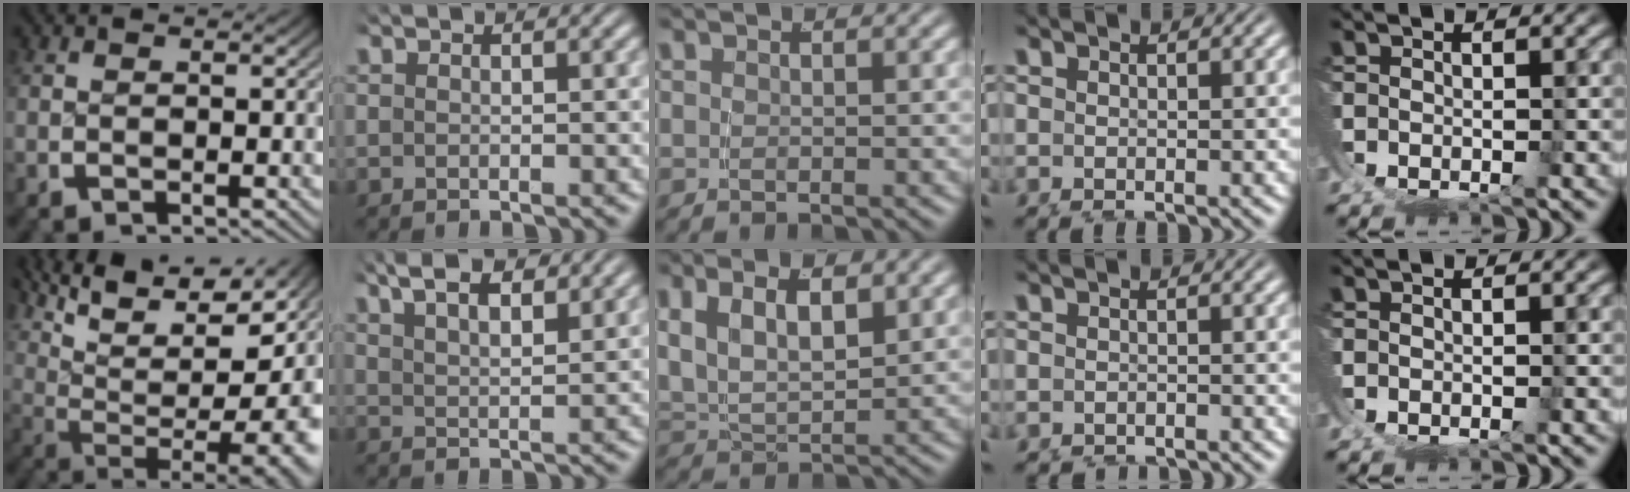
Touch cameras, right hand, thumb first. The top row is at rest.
{"thumb": {"total": 17.1, "force": [3.2, 10.8, 12.8], "torque": [-0.237, -0.026, 0.059]}, "index": {"total": 6.1, "force": [4.4, 2.4, 3.4], "torque": [-0.054, 0.010, 0.070]}, "middle": {"total": 8.0, "force": [1.4, 6.0, 5.0], "torque": [-0.106, -0.002, 0.021]}, "ring": {"total": 2.5, "force": [-2.4, -0.3, -0.4], "torque": [0.006, -0.017, -0.031]}}